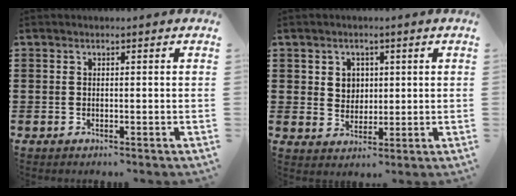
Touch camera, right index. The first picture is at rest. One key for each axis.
{"total": 3.3, "fx": 1.2, "fy": 2.9, "fz": 1.0, "tx": -0.024, "ty": 0.007, "tz": 0.019}